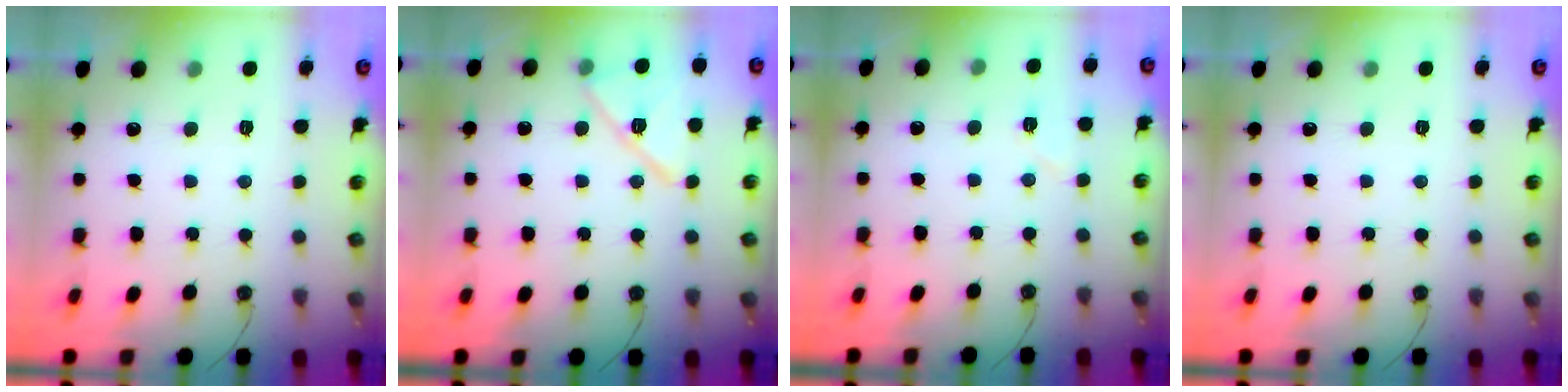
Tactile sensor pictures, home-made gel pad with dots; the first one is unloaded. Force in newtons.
{"total": 12.5, "press": 12.5, "slide": 1.2}
{"total": 4.2, "press": 3.9, "slide": 1.7}
{"total": 0.0}